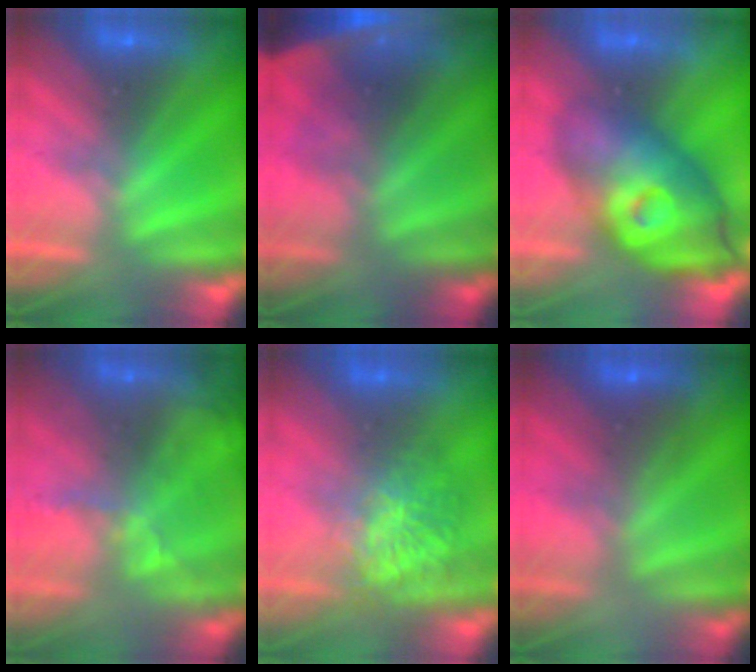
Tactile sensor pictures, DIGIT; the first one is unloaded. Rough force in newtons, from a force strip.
{"total": 4.5}
{"total": 4.0}
{"total": 7.0}
{"total": 3.7}
{"total": 2.0}